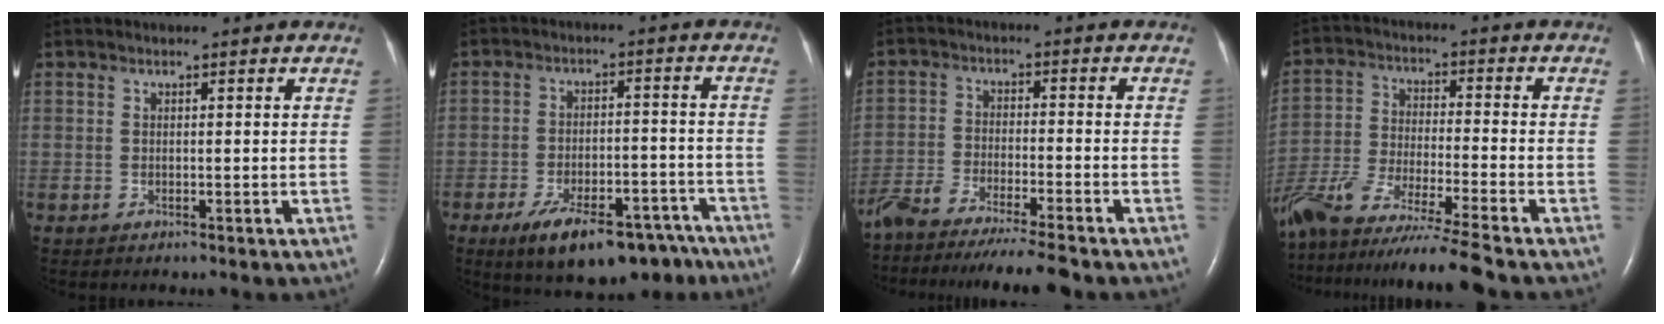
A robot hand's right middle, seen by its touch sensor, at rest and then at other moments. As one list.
[{"total": 14.8, "force": [-10.7, 6.2, 8.2], "torque": [-0.107, 0.016, -0.160]}, {"total": 14.5, "force": [-12.9, -0.1, 6.7], "torque": [-0.103, -0.032, -0.209]}, {"total": 18.8, "force": [-16.2, -1.4, 9.5], "torque": [-0.197, -0.052, -0.288]}]